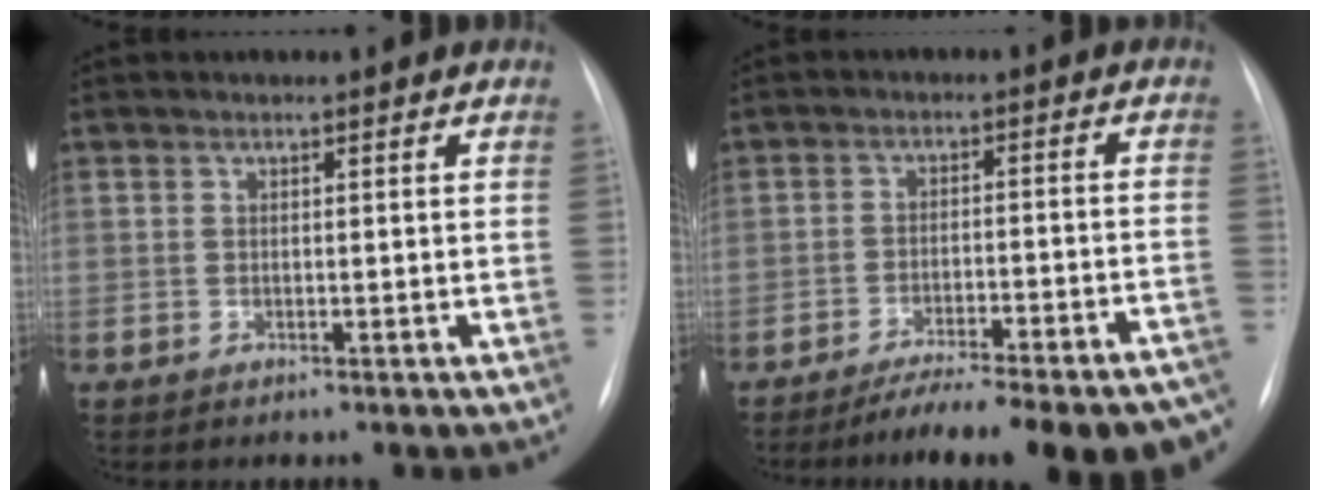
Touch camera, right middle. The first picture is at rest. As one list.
[{"total": 21.2, "force": [-18.0, 3.3, 10.6], "torque": [-0.085, 0.006, -0.238]}]